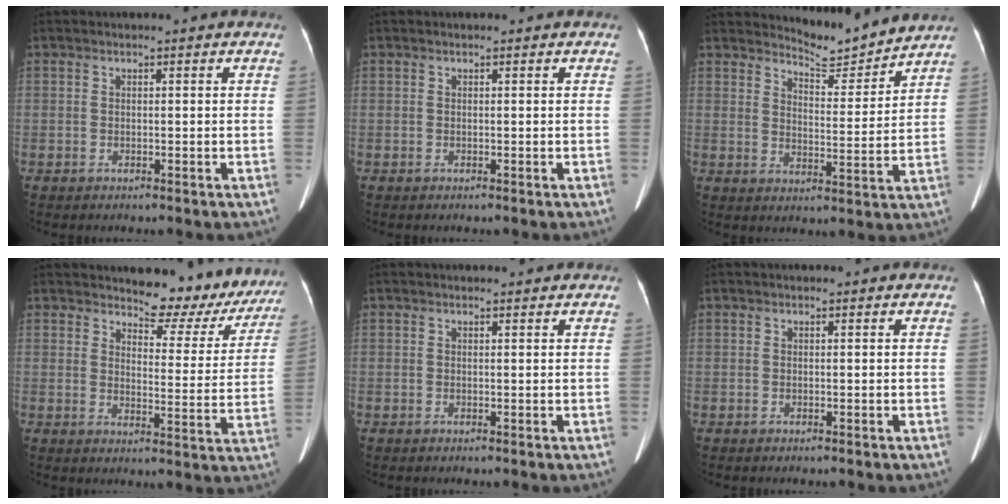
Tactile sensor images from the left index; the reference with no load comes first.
{"total": 0.0}
{"total": 7.2, "force": [7.2, 0.2, 0.1], "torque": [-0.014, -0.017, 0.108]}
{"total": 12.5, "force": [11.5, 3.8, 3.1], "torque": [-0.020, -0.032, 0.123]}
{"total": 1.4, "force": [1.3, 0.3, 0.3], "torque": [-0.011, 0.006, 0.015]}
{"total": 0.0}